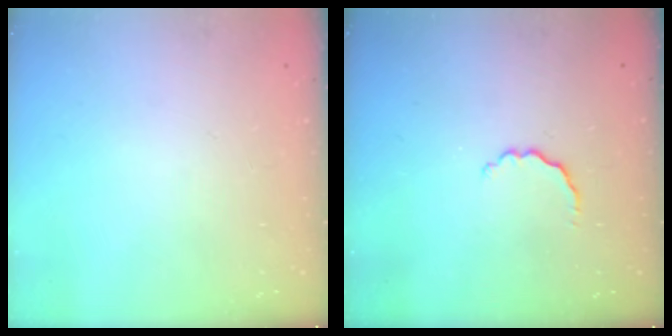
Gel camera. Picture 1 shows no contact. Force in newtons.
{"total": 2.7, "press": 2.6, "slide": 0.8}